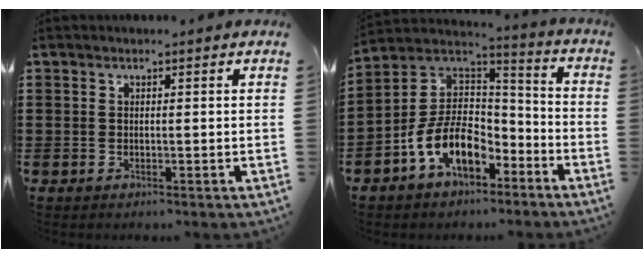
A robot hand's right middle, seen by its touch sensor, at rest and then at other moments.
{"total": 10.4, "force": [-5.7, 6.1, 6.2], "torque": [-0.145, 0.011, -0.114]}